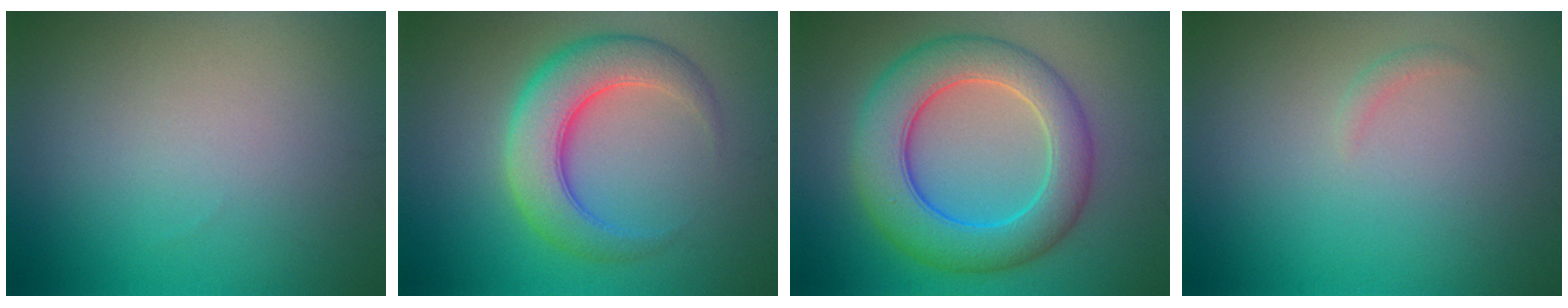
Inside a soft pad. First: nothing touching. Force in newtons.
{"total": 6.6, "press": 6.6, "slide": 0.4}
{"total": 8.5, "press": 8.5, "slide": 0.1}
{"total": 0.7, "press": 0.7, "slide": 0.1}